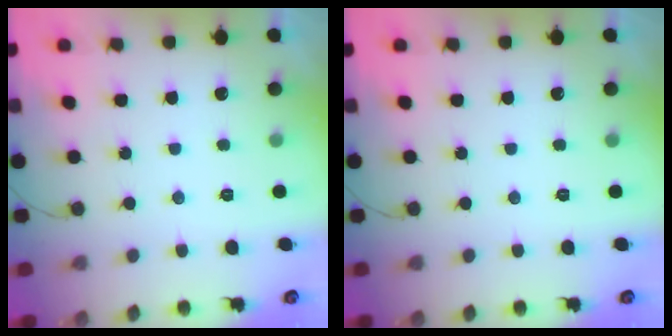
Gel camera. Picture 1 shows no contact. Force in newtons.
{"total": 0.0}